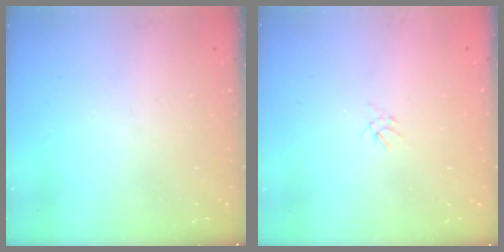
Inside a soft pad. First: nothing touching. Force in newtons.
{"total": 1.2, "press": 1.1, "slide": 0.5}